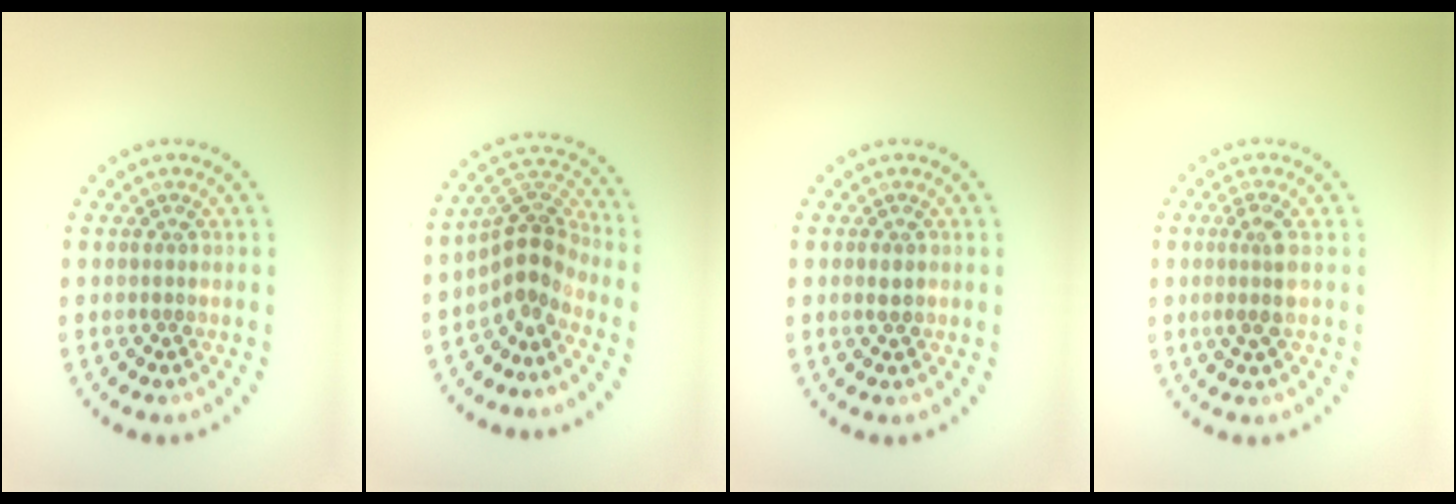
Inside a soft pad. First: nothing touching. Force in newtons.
{"total": 3.6, "press": 2.7, "slide": 2.5}
{"total": 0.9, "press": 0.9, "slide": 0.2}
{"total": 2.1, "press": 1.7, "slide": 1.3}